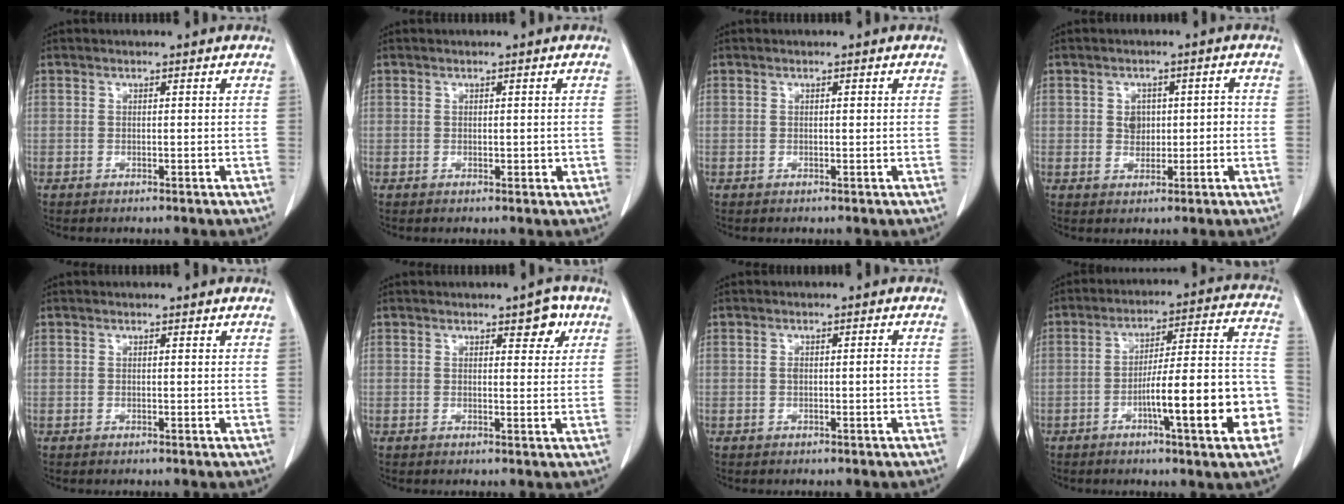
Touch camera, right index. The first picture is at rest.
{"total": 1.3, "force": [-0.1, 0.7, 1.1], "torque": [-0.015, -0.001, 0.002]}
{"total": 0.0}
{"total": 3.7, "force": [0.0, 2.9, 2.4], "torque": [-0.032, 0.015, 0.007]}
{"total": 0.0}
{"total": 3.6, "force": [2.0, 1.5, 2.7], "torque": [-0.028, 0.001, 0.024]}
{"total": 1.8, "force": [-0.1, 0.4, 1.7], "torque": [-0.033, 0.000, -0.001]}
{"total": 16.7, "force": [-5.8, 1.7, 15.6], "torque": [-0.189, 0.024, -0.080]}